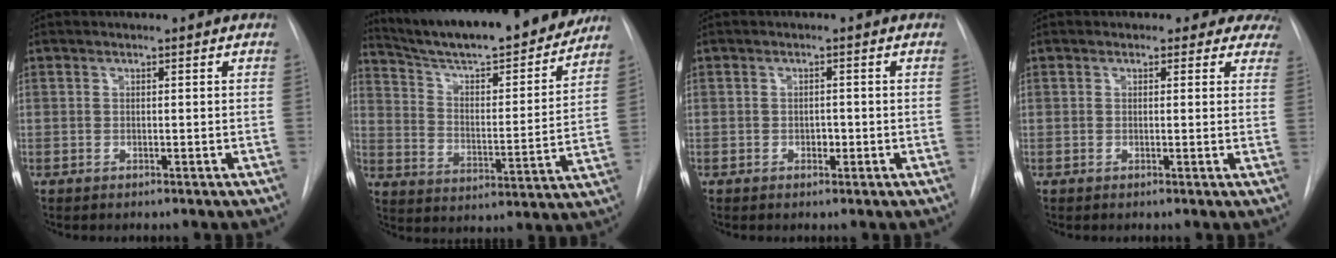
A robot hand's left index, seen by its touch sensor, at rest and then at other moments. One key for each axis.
{"total": 22.4, "fx": 20.1, "fy": 3.0, "fz": 9.4, "tx": -0.153, "ty": -0.016, "tz": 0.294}
{"total": 1.2, "fx": -0.4, "fy": 0.8, "fz": 0.8, "tx": -0.012, "ty": 0.002, "tz": -0.005}
{"total": 7.3, "fx": 6.4, "fy": 3.5, "fz": 0.5, "tx": 0.034, "ty": -0.002, "tz": 0.041}